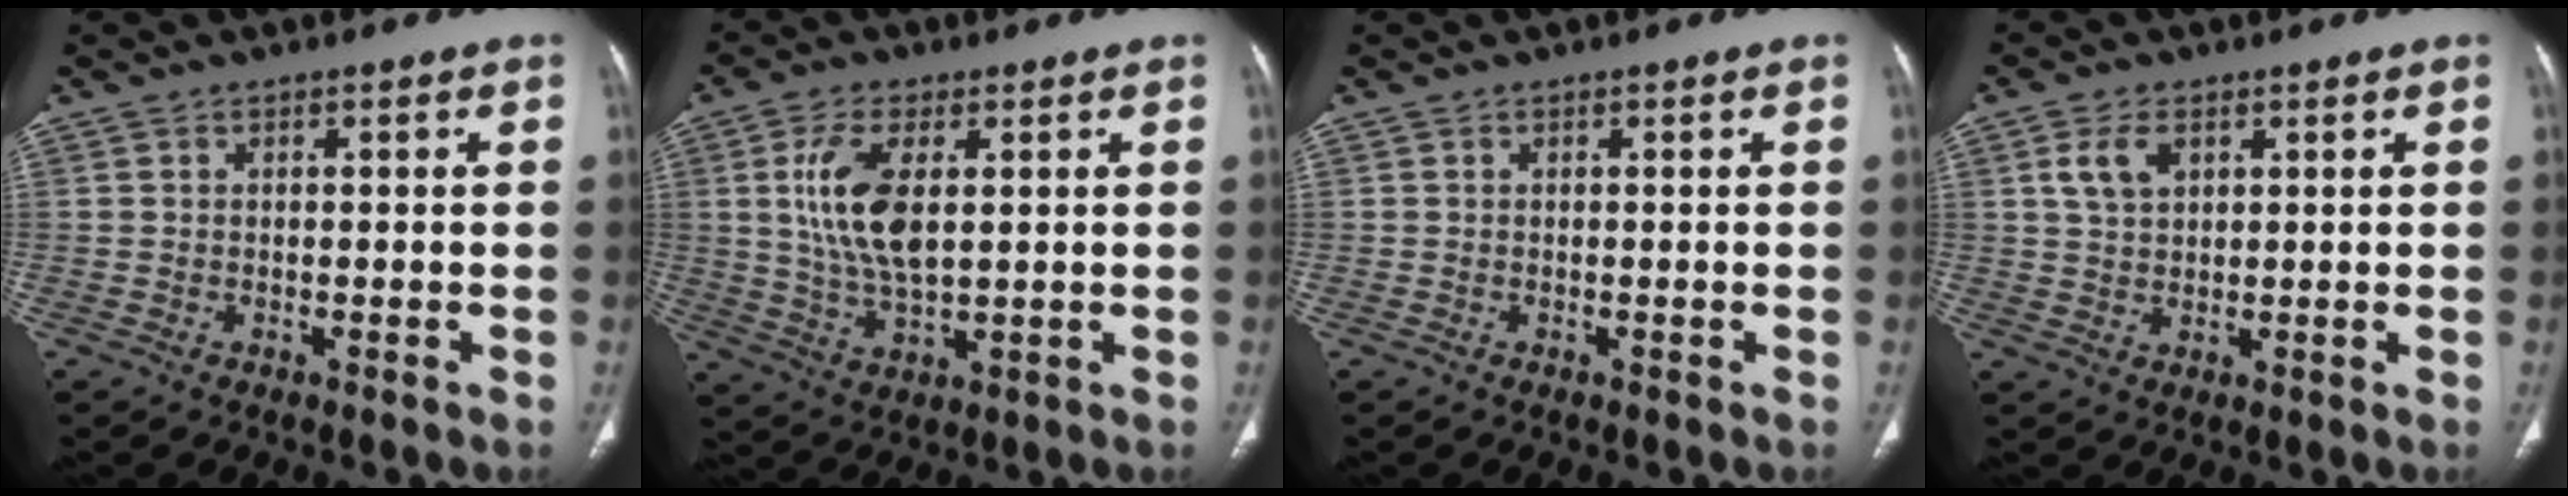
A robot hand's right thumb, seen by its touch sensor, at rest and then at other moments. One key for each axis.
{"total": 10.9, "fx": 2.2, "fy": 5.3, "fz": 9.3, "tx": -0.188, "ty": -0.011, "tz": 0.046}
{"total": 0.0}
{"total": 4.9, "fx": 2.0, "fy": 3.0, "fz": 3.3, "tx": -0.058, "ty": -0.004, "tz": 0.042}